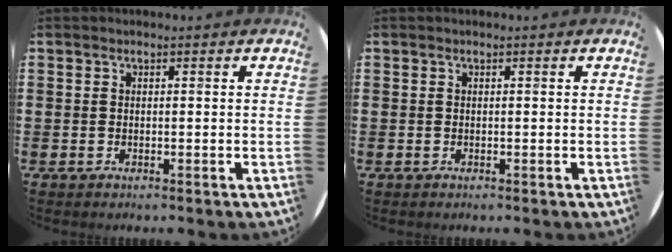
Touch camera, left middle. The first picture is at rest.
{"total": 0.0}